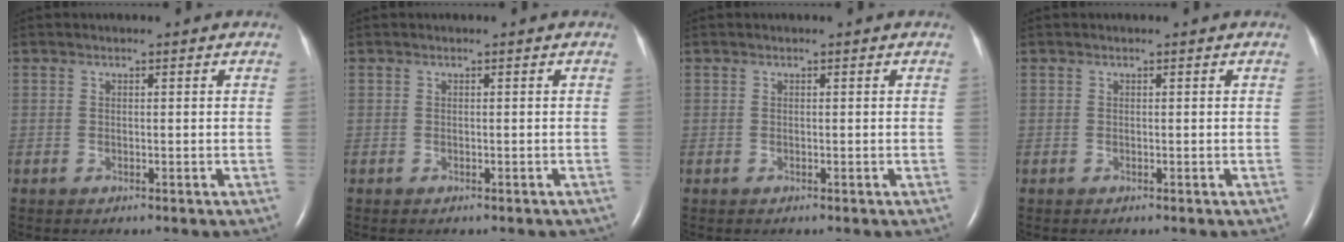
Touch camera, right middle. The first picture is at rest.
{"total": 1.6, "force": [-1.3, 0.6, 0.7], "torque": [-0.010, -0.003, -0.013]}
{"total": 0.0}
{"total": 0.0}